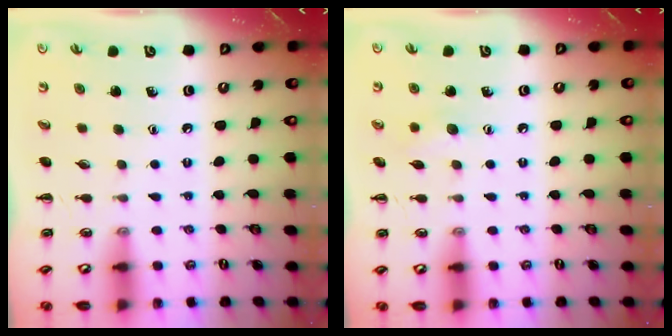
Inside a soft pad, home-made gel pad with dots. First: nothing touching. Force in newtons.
{"total": 5.3, "press": 5.2, "slide": 1.3}